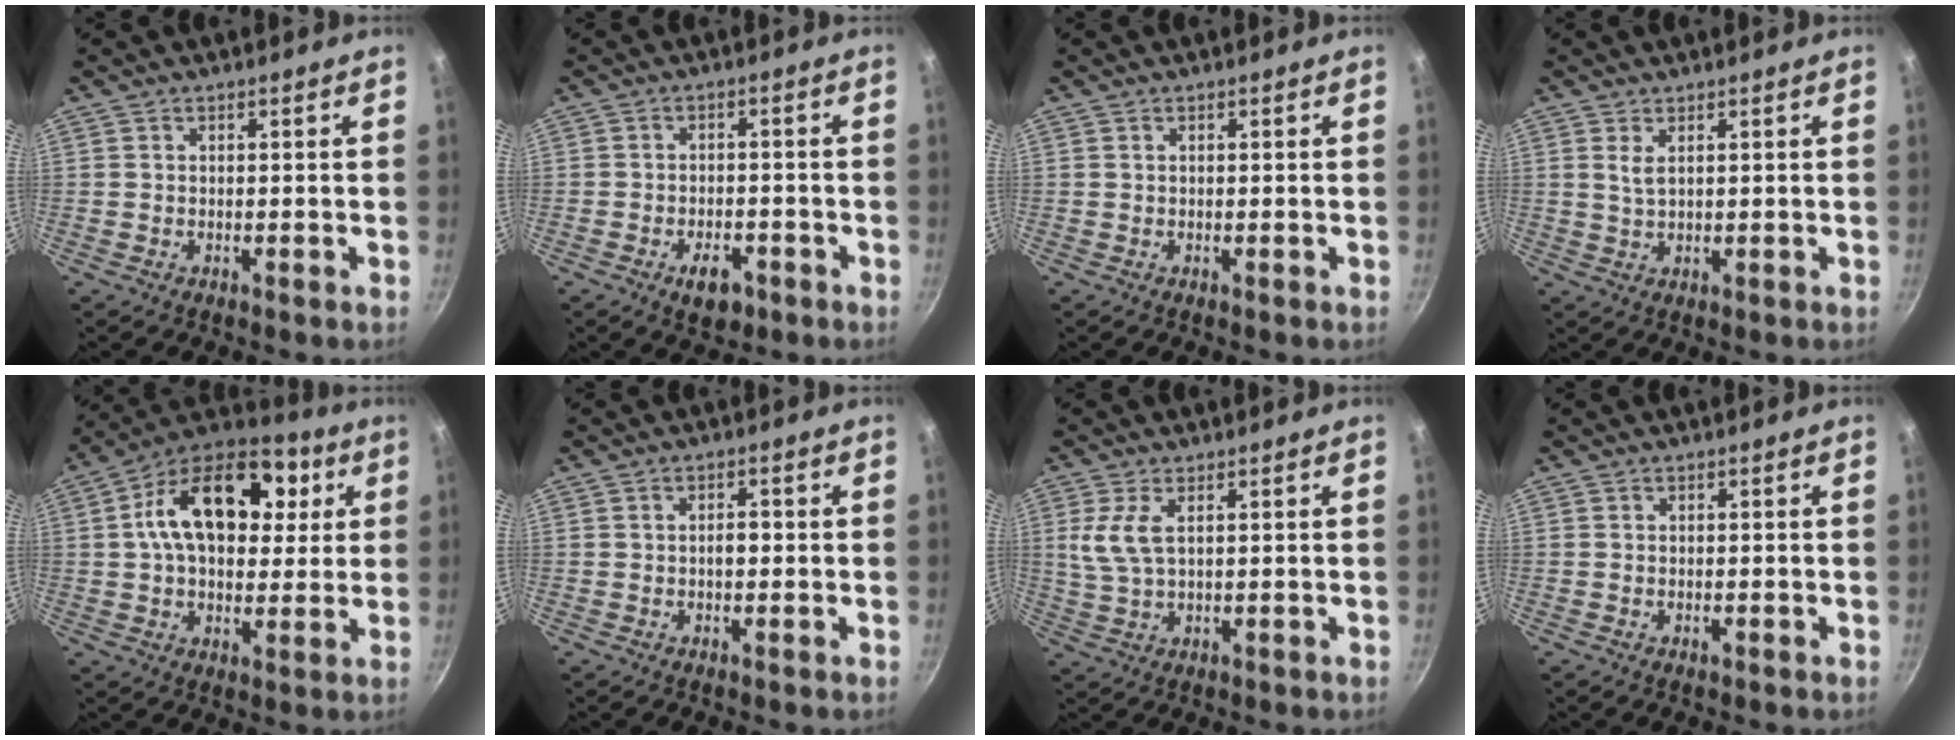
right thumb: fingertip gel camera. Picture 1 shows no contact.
{"total": 5.1, "force": [-2.8, 2.8, 3.2], "torque": [-0.039, 0.014, -0.041]}
{"total": 0.0}
{"total": 2.1, "force": [0.9, 0.8, 1.6], "torque": [-0.033, -0.004, 0.026]}
{"total": 20.7, "force": [4.7, 12.9, 15.6], "torque": [-0.219, 0.018, 0.063]}
{"total": 2.0, "force": [-0.2, 1.2, 1.6], "torque": [-0.018, 0.005, -0.006]}
{"total": 5.5, "force": [1.5, 2.5, 4.6], "torque": [-0.112, 0.000, 0.037]}
{"total": 0.7, "force": [-0.3, 0.4, 0.5], "torque": [-0.010, 0.004, -0.004]}